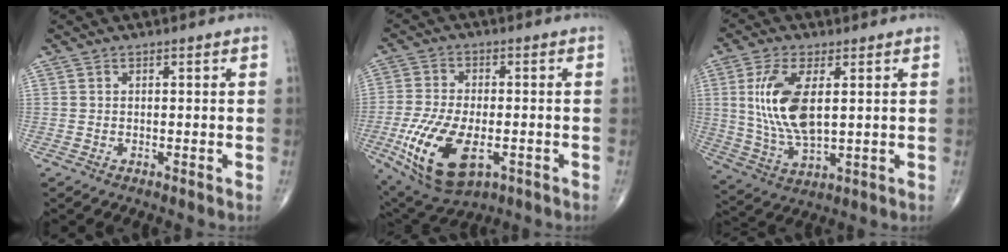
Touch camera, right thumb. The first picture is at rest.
{"total": 15.5, "force": [-5.0, 7.9, 12.4], "torque": [-0.245, -0.001, -0.074]}
{"total": 12.8, "force": [2.4, 5.7, 11.3], "torque": [-0.235, -0.014, 0.056]}